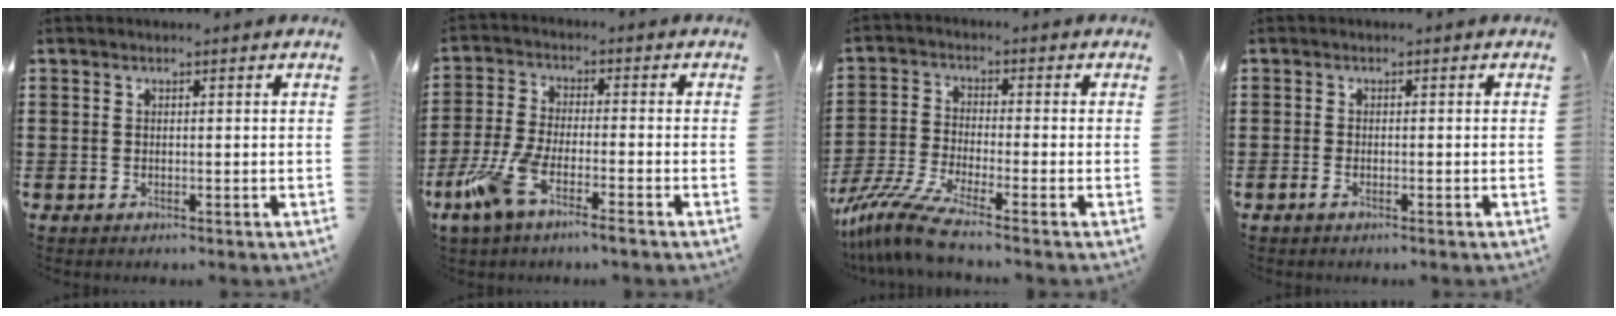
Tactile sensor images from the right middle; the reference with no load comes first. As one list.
[{"total": 7.3, "force": [-4.8, 1.3, 5.3], "torque": [-0.135, -0.017, -0.095]}, {"total": 7.5, "force": [-6.0, 0.6, 4.5], "torque": [-0.116, -0.019, -0.122]}, {"total": 0.6, "force": [-0.4, 0.1, 0.5], "torque": [-0.010, -0.004, -0.006]}]